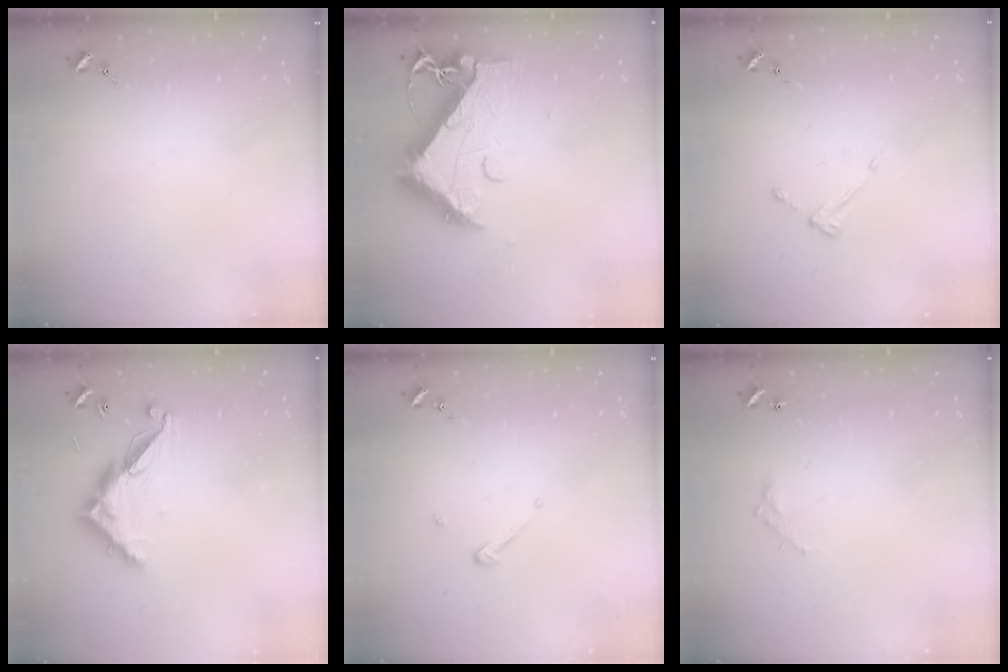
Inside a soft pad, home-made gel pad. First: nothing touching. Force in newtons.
{"total": 13.1, "press": 13.1, "slide": 1.4}
{"total": 3.8, "press": 3.8, "slide": 0.4}
{"total": 11.5, "press": 11.5, "slide": 0.4}
{"total": 3.7, "press": 3.7, "slide": 0.3}
{"total": 3.5, "press": 3.5, "slide": 0.2}